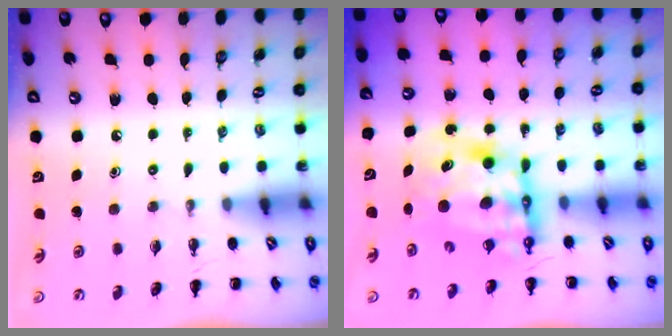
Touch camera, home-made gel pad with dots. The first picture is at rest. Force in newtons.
{"total": 10.7, "press": 10.3, "slide": 3.0}